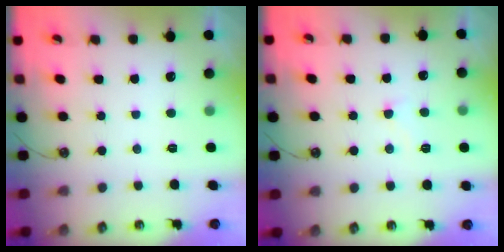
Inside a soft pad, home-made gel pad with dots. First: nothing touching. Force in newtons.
{"total": 3.9, "press": 3.9, "slide": 0.5}